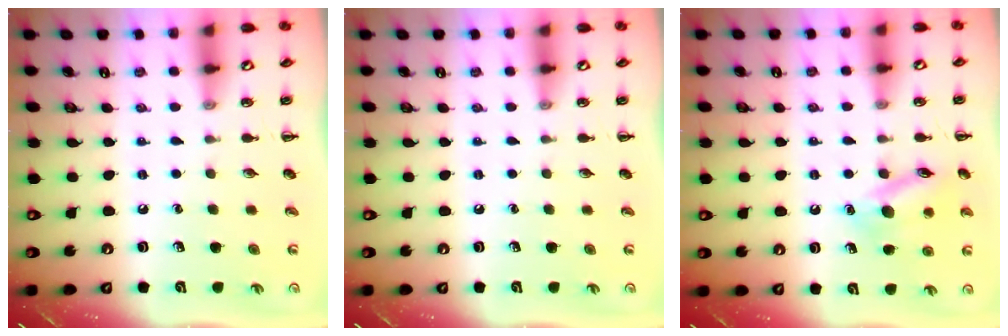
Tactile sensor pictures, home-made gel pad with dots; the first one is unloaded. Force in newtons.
{"total": 0.0}
{"total": 12.8, "press": 12.8, "slide": 0.8}